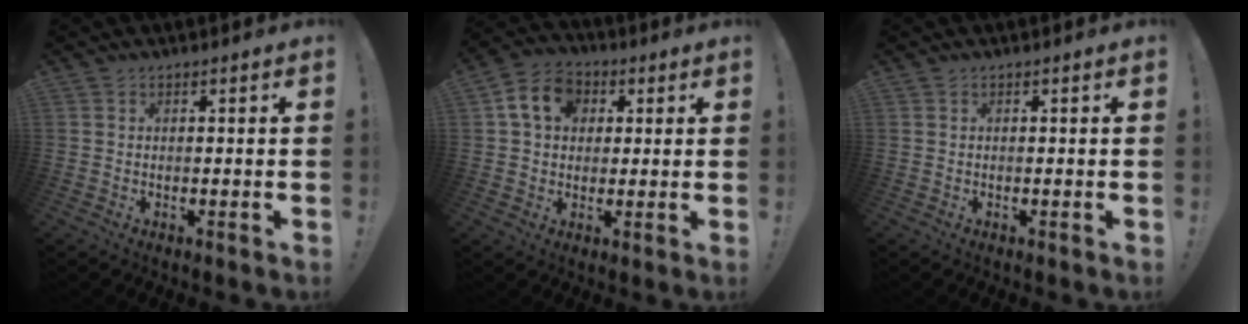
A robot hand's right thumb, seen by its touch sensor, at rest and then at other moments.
{"total": 11.5, "force": [3.5, 9.0, 6.2], "torque": [-0.094, 0.005, 0.070]}
{"total": 0.0}